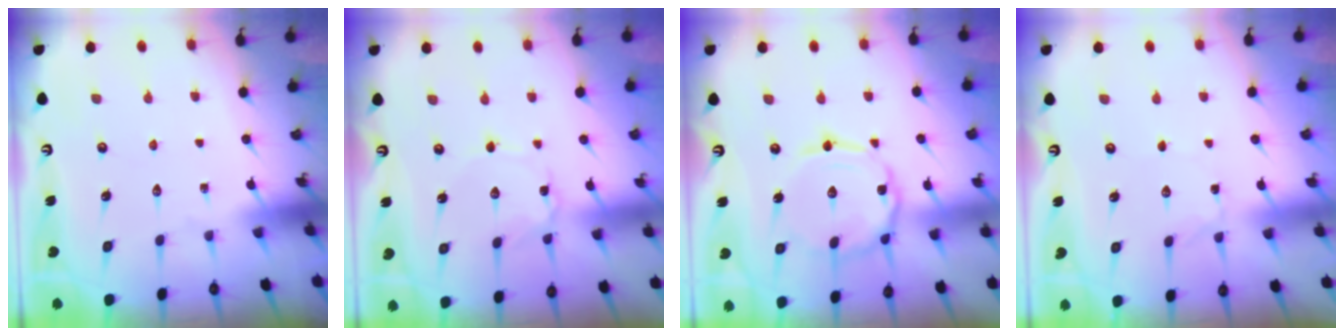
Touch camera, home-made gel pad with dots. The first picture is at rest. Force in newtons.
{"total": 0.6, "press": 0.6, "slide": 0.1}
{"total": 7.1, "press": 7.0, "slide": 0.3}
{"total": 1.5, "press": 1.4, "slide": 0.1}